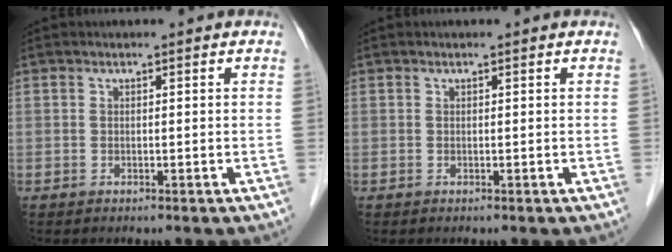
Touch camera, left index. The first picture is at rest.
{"total": 0.0}